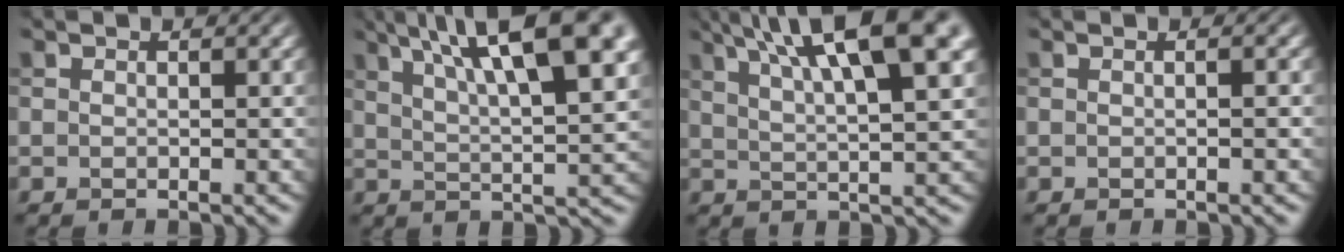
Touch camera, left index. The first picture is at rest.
{"total": 13.7, "force": [7.3, 4.0, 10.9], "torque": [-0.135, 0.023, 0.099]}
{"total": 12.2, "force": [6.6, 3.2, 9.8], "torque": [-0.126, 0.027, 0.091]}
{"total": 1.0, "force": [-0.1, 0.3, 1.0], "torque": [-0.009, 0.002, -0.005]}